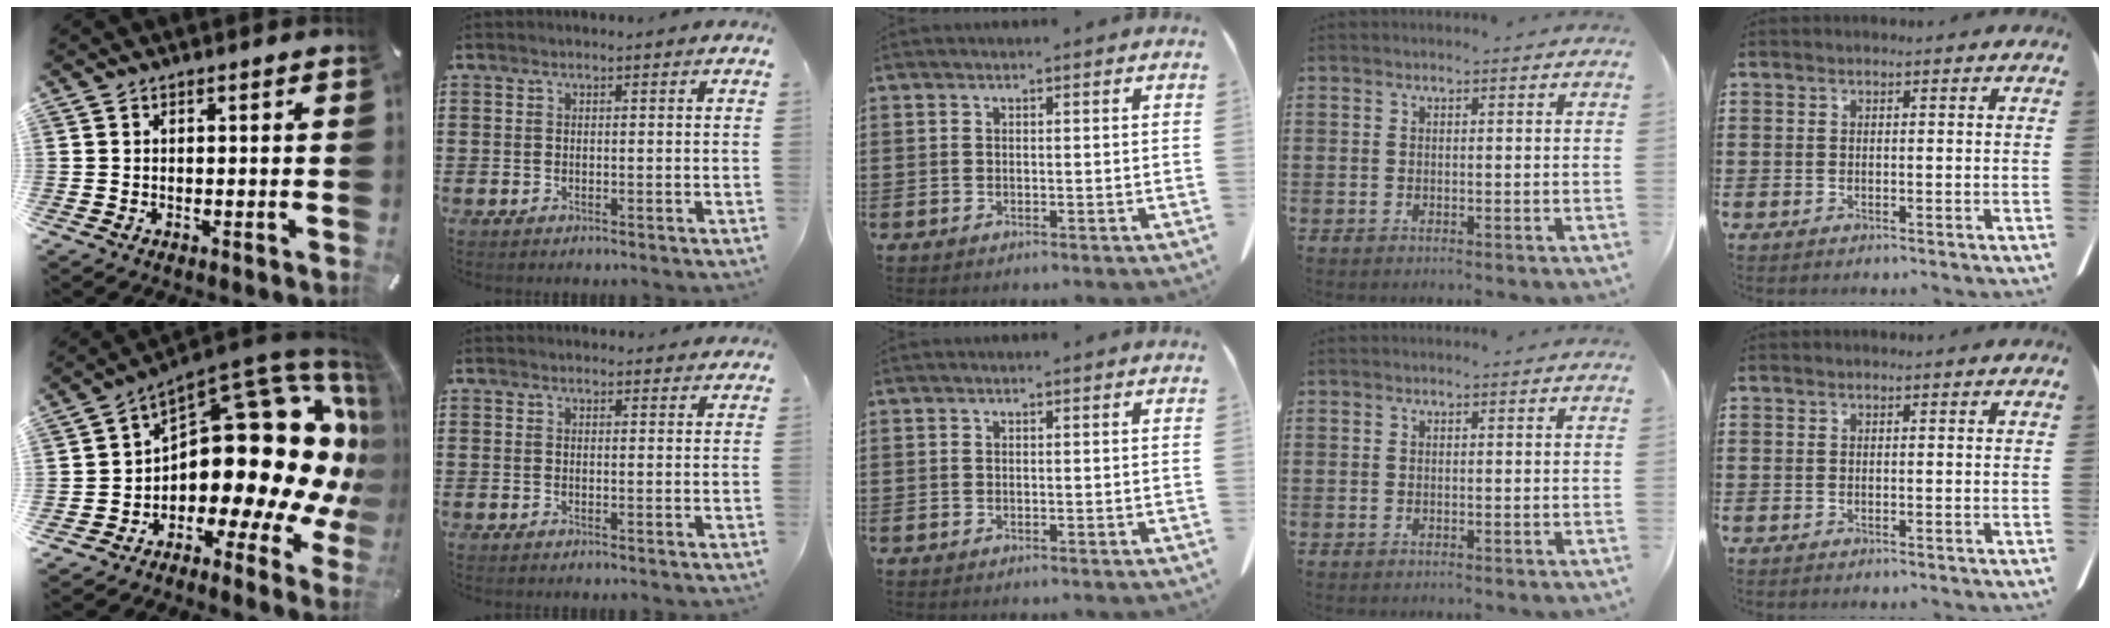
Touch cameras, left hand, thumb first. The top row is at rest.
{"thumb": {"total": 22.2, "force": [5.0, 13.1, 17.2], "torque": [-0.231, -0.073, 0.105]}, "index": {"total": 1.5, "force": [1.5, 0.3, 0.2], "torque": [-0.006, 0.003, 0.029]}}